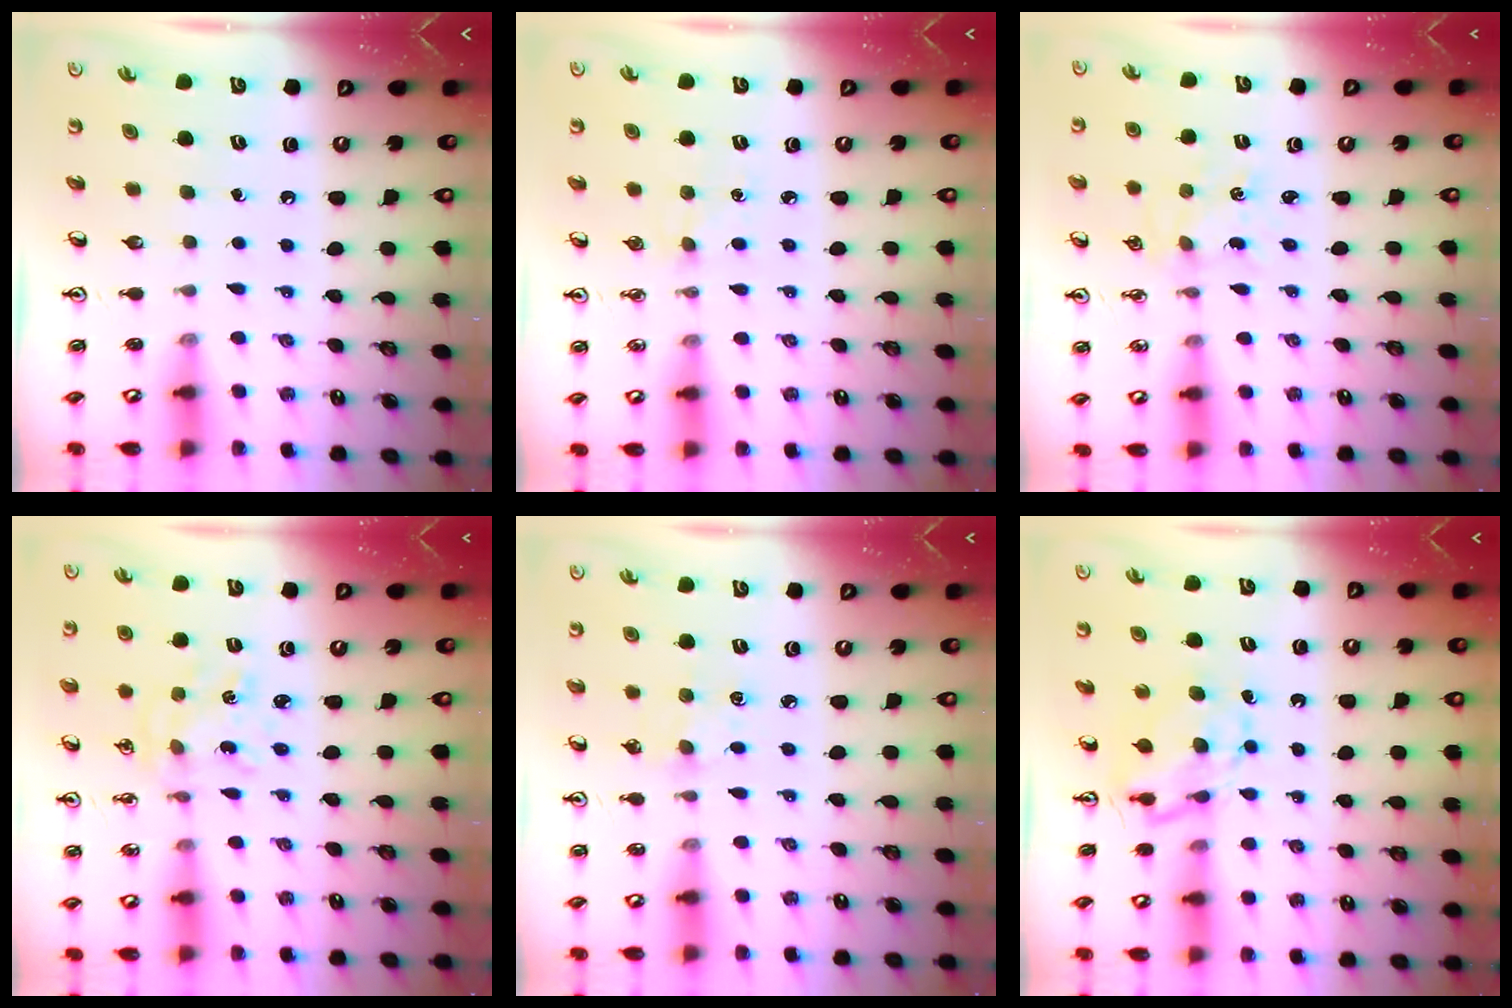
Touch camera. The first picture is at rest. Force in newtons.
{"total": 3.4, "press": 3.4, "slide": 0.5}
{"total": 2.3, "press": 2.3, "slide": 0.3}
{"total": 1.4, "press": 1.4, "slide": 0.2}
{"total": 4.4, "press": 4.4, "slide": 0.6}
{"total": 6.9, "press": 6.8, "slide": 0.8}